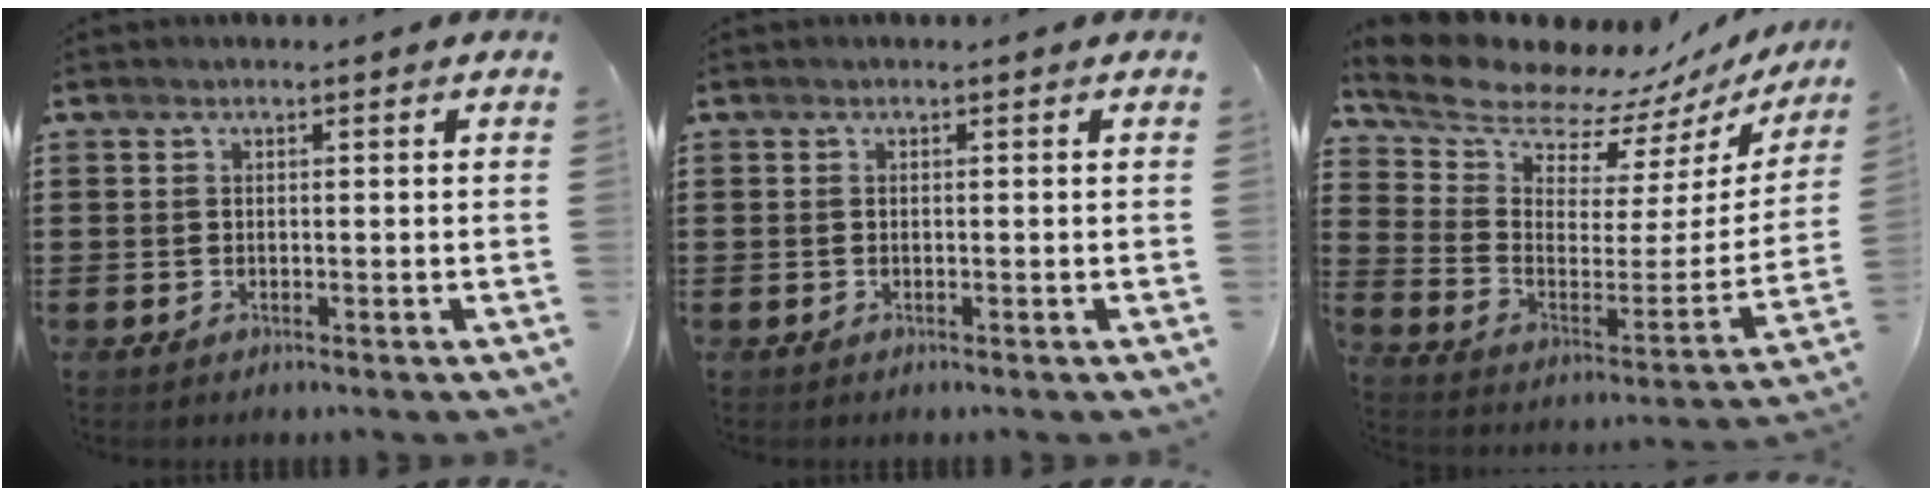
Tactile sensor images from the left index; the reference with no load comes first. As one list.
[{"total": 0.0}, {"total": 8.4, "force": [8.0, 2.5, 1.1], "torque": [-0.068, -0.072, 0.133]}]